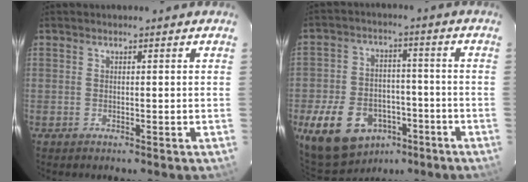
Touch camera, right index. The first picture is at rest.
{"total": 15.1, "force": [-7.9, 10.4, 7.7], "torque": [-0.186, 0.014, -0.110]}